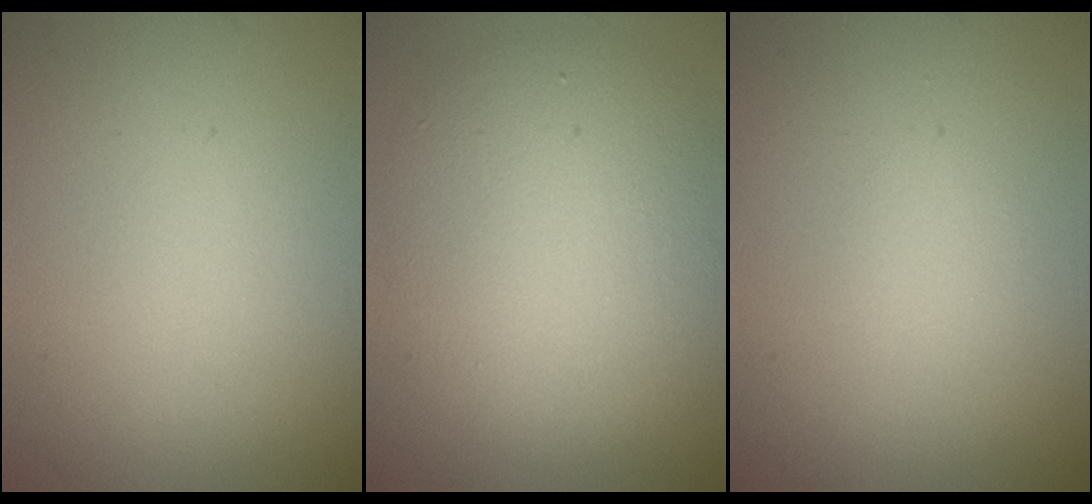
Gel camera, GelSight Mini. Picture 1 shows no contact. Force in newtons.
{"total": 7.5, "press": 7.5, "slide": 0.3}
{"total": 0.6, "press": 0.6, "slide": 0.1}